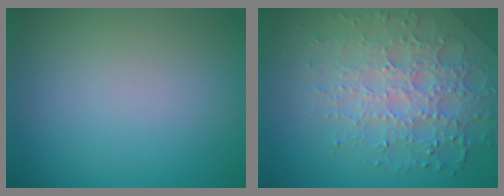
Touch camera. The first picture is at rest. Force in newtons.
{"total": 6.4, "press": 4.9, "slide": 4.2}